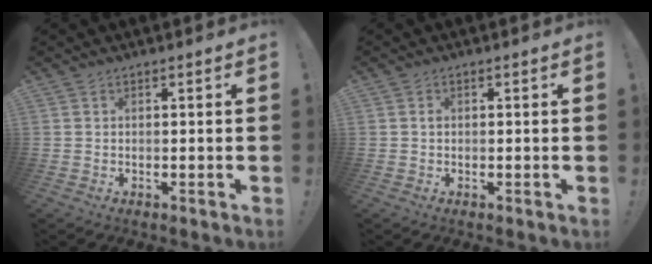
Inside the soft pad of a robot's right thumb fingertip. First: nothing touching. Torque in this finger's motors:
{"motor_torque": [0.13, -0.10, 0.27, -0.23, -0.01]}